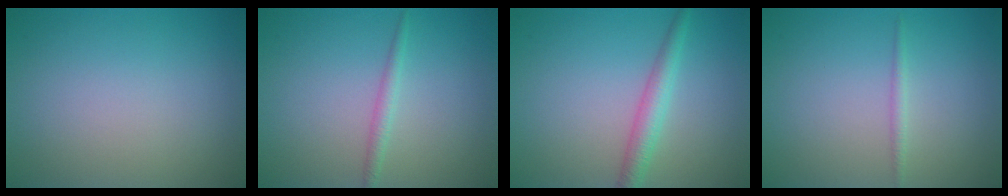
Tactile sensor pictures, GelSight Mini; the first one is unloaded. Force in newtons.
{"total": 1.3, "press": 1.3, "slide": 0.0}
{"total": 2.6, "press": 2.6, "slide": 0.1}
{"total": 0.9, "press": 0.9, "slide": 0.0}